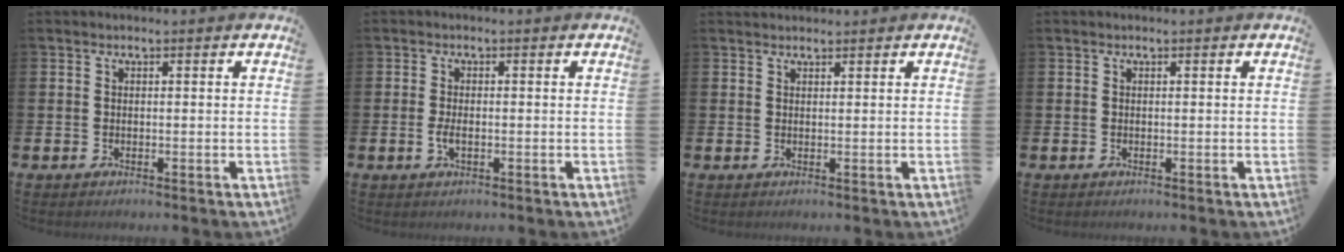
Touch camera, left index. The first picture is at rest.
{"total": 1.6, "force": [-0.3, 0.7, 1.5], "torque": [-0.022, -0.002, -0.007]}
{"total": 1.2, "force": [1.1, 0.3, 0.1], "torque": [0.010, -0.002, 0.018]}
{"total": 0.0}